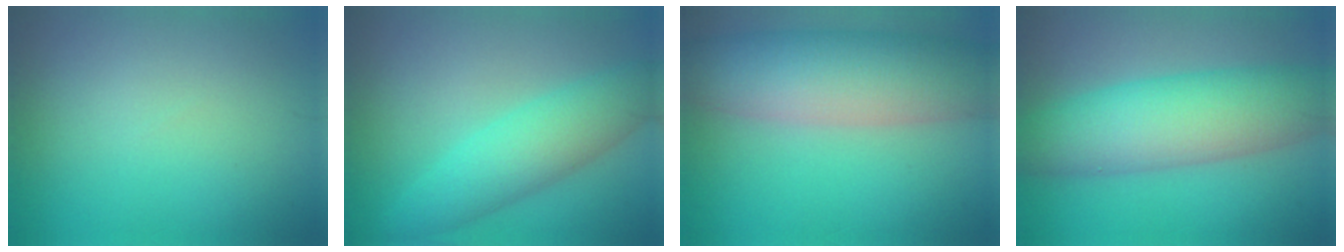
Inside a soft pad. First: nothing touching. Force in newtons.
{"total": 5.2, "press": 5.2, "slide": 0.0}
{"total": 9.2, "press": 9.2, "slide": 0.8}
{"total": 8.7, "press": 8.7, "slide": 0.3}